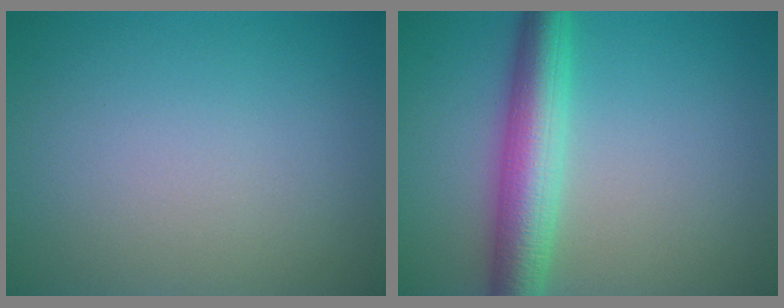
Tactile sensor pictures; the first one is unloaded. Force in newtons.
{"total": 5.9, "press": 5.9, "slide": 0.1}